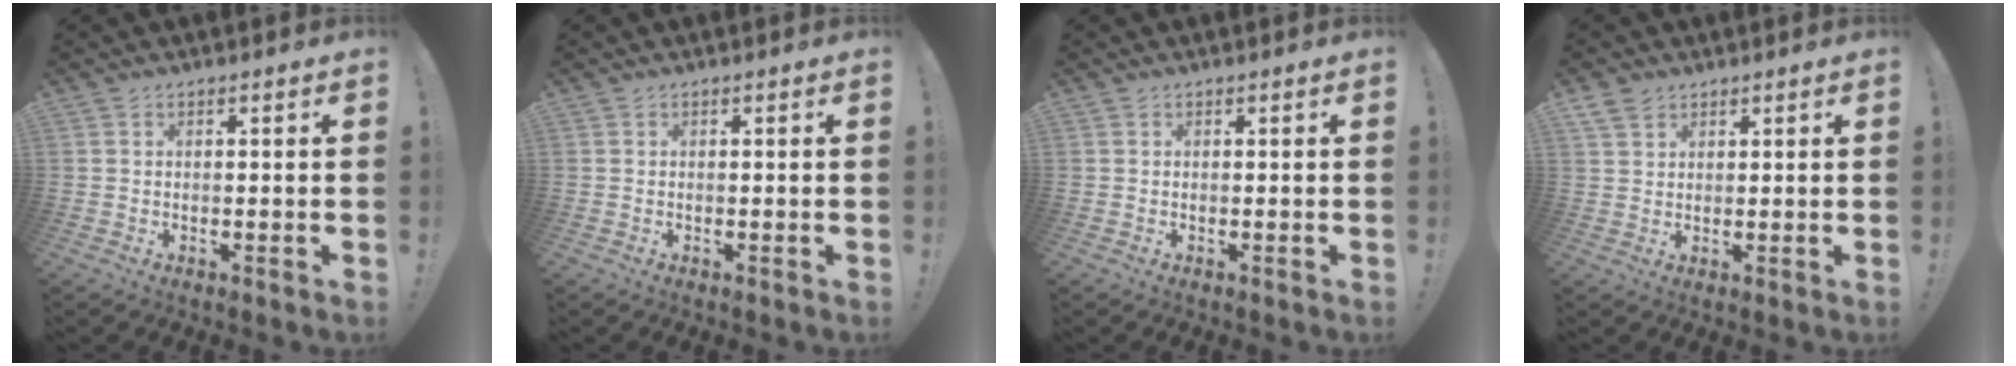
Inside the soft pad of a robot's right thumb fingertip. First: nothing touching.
{"total": 0.0}
{"total": 0.0}
{"total": 3.6, "force": [2.6, 2.2, 1.2], "torque": [-0.016, -0.012, 0.048]}